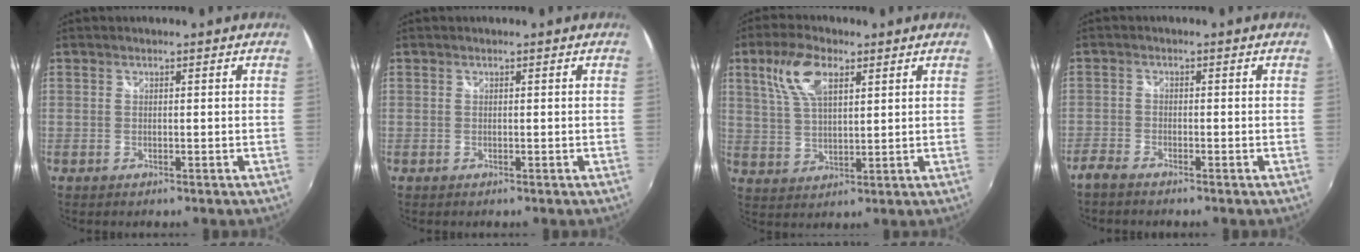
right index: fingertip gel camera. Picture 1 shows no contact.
{"total": 0.0}
{"total": 9.3, "force": [4.5, 4.1, 7.0], "torque": [-0.141, 0.017, 0.088]}
{"total": 3.0, "force": [-2.7, 0.8, 1.1], "torque": [-0.038, -0.007, -0.057]}